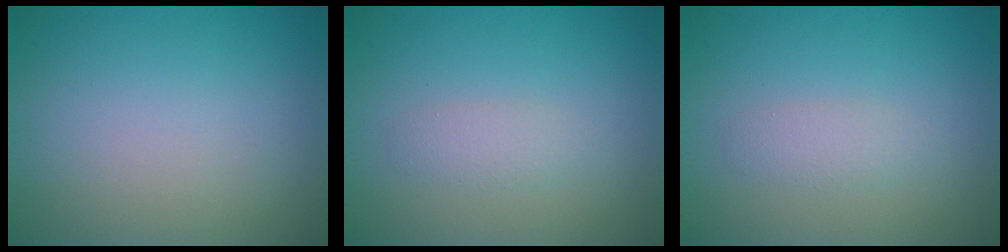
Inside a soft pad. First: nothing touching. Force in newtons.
{"total": 1.4, "press": 1.4, "slide": 0.1}
{"total": 1.4, "press": 1.4, "slide": 0.1}